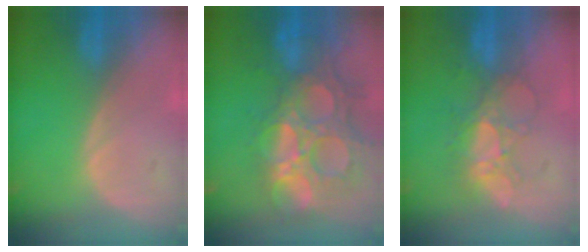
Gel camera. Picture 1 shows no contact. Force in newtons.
{"total": 14.7, "press": 12.1, "slide": 8.3}
{"total": 6.0, "press": 5.8, "slide": 1.6}